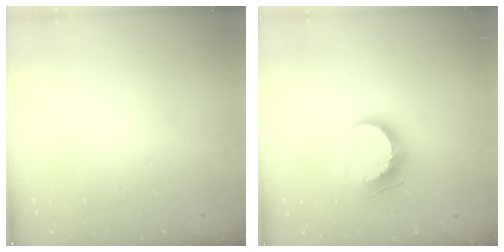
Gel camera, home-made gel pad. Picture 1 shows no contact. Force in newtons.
{"total": 10.1, "press": 10.1, "slide": 0.9}